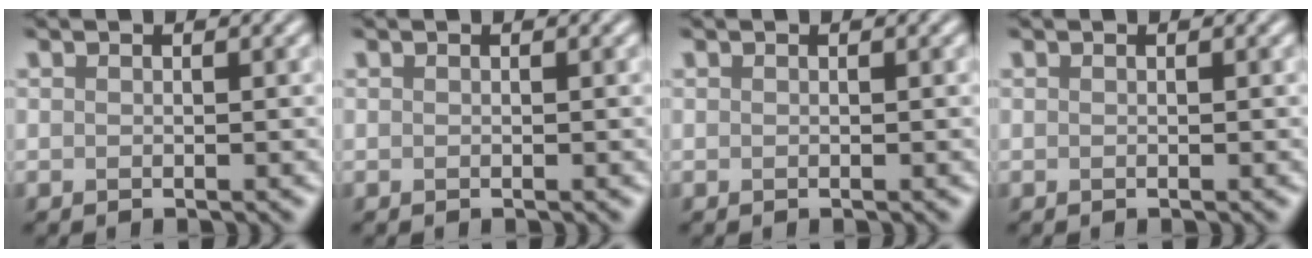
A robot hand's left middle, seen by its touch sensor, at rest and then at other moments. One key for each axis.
{"total": 0.0}
{"total": 0.0}
{"total": 0.0}